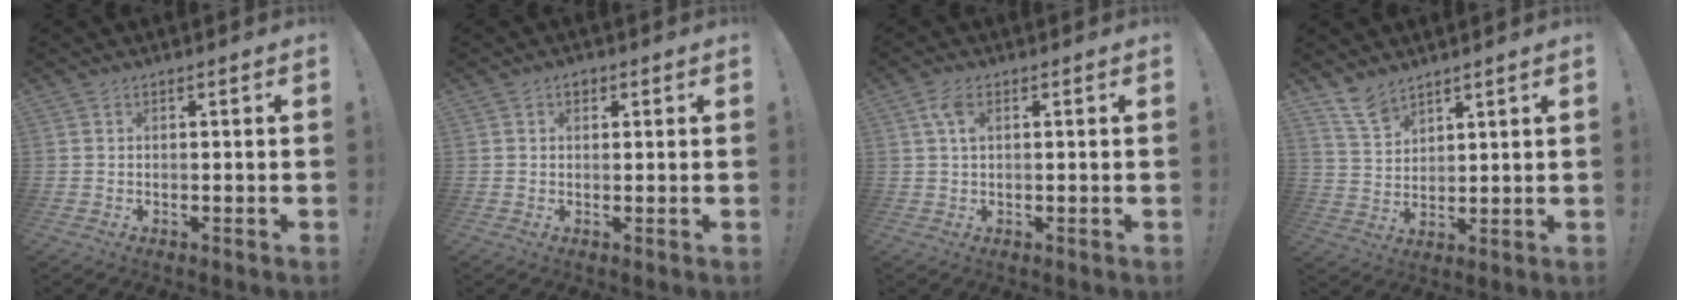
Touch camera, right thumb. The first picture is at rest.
{"total": 2.0, "force": [1.2, 1.3, 1.0], "torque": [-0.005, -0.003, 0.019]}
{"total": 4.1, "force": [1.5, 2.0, 3.3], "torque": [-0.068, 0.000, 0.024]}
{"total": 8.3, "force": [6.9, 4.0, 2.4], "torque": [-0.059, -0.041, 0.136]}